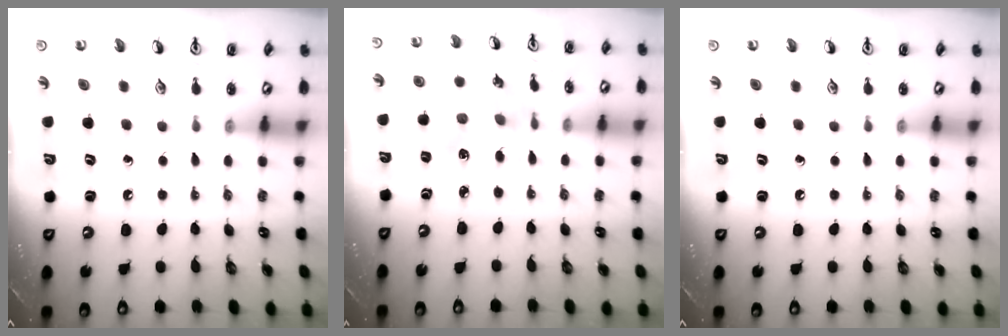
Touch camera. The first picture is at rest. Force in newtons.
{"total": 3.0, "press": 2.9, "slide": 0.6}
{"total": 0.0}